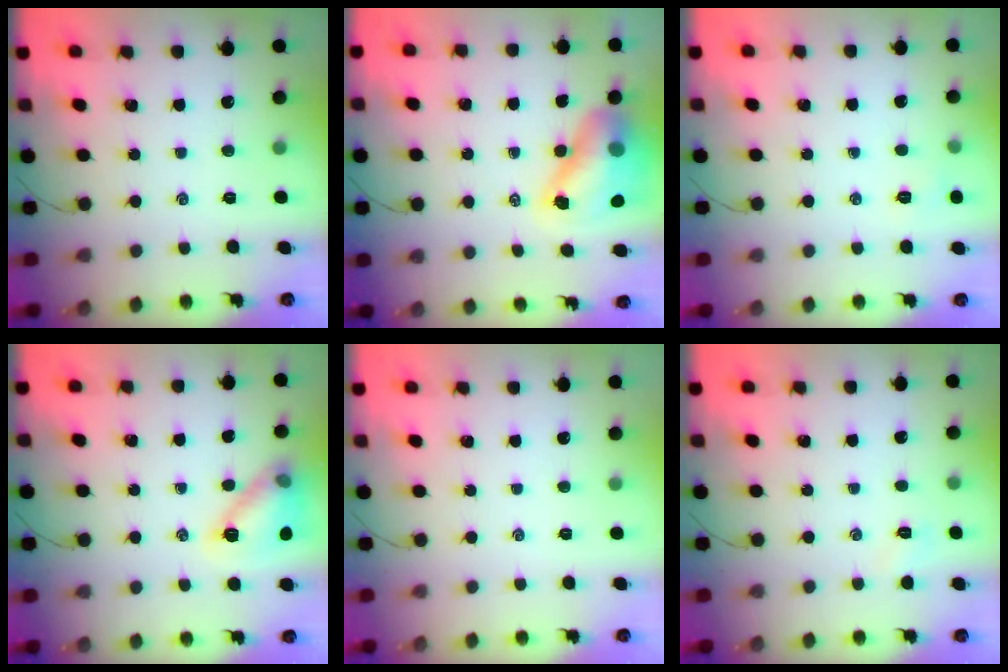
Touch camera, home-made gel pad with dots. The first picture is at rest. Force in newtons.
{"total": 11.7, "press": 11.2, "slide": 3.4}
{"total": 4.2, "press": 4.0, "slide": 0.9}
{"total": 12.5, "press": 12.5, "slide": 0.5}
{"total": 0.0}
{"total": 2.7, "press": 2.6, "slide": 0.7}